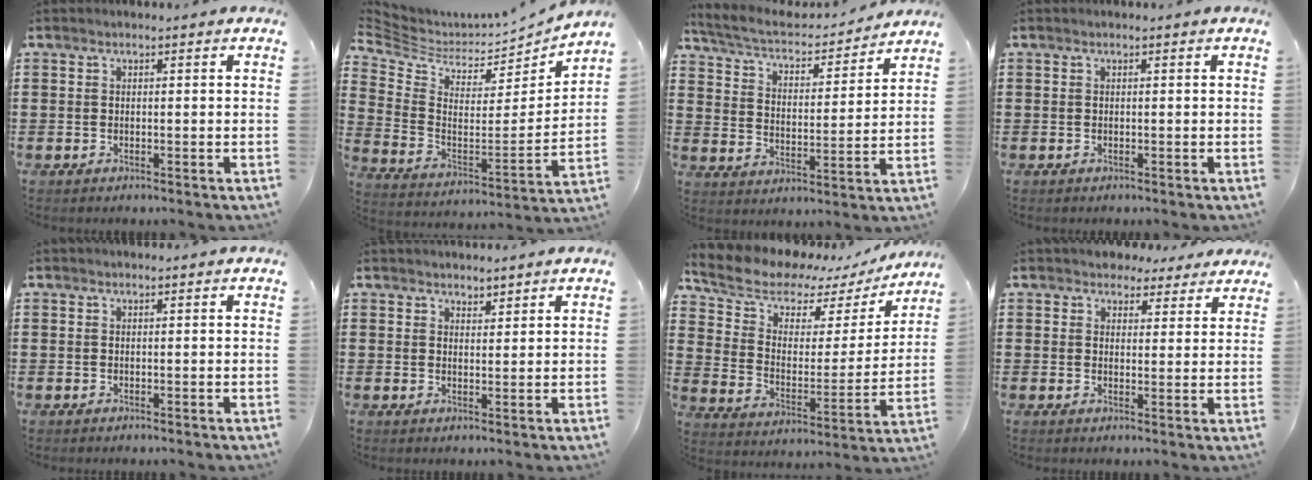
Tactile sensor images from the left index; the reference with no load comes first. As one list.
[{"total": 4.0, "force": [3.5, 1.6, 1.0], "torque": [-0.048, -0.038, 0.056]}, {"total": 4.7, "force": [4.2, 1.0, 1.8], "torque": [-0.059, -0.030, 0.066]}, {"total": 0.0}, {"total": 0.0}, {"total": 2.0, "force": [1.9, 0.5, -0.3], "torque": [0.001, 0.001, 0.037]}, {"total": 8.0, "force": [6.8, 3.6, 2.3], "torque": [-0.080, -0.041, 0.115]}, {"total": 3.6, "force": [3.2, 1.6, 0.5], "torque": [-0.022, 0.001, 0.061]}]